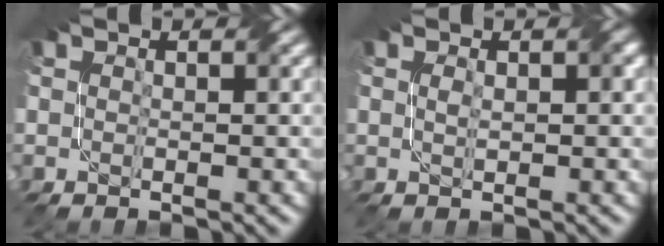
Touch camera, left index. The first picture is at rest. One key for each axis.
{"total": 0.9, "fx": 0.2, "fy": 0.2, "fz": 0.9, "tx": -0.019, "ty": 0.003, "tz": 0.005}